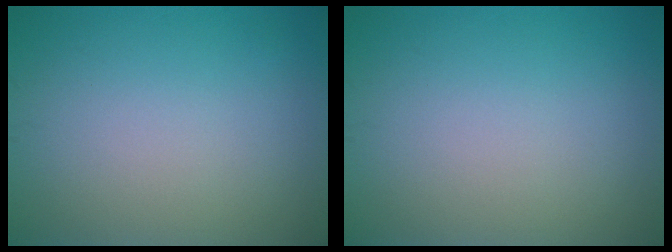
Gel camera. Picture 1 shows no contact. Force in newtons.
{"total": 0.0}